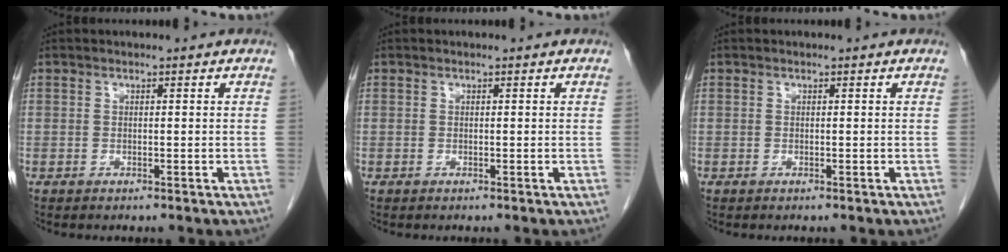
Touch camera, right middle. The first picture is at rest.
{"total": 0.0}
{"total": 0.0}